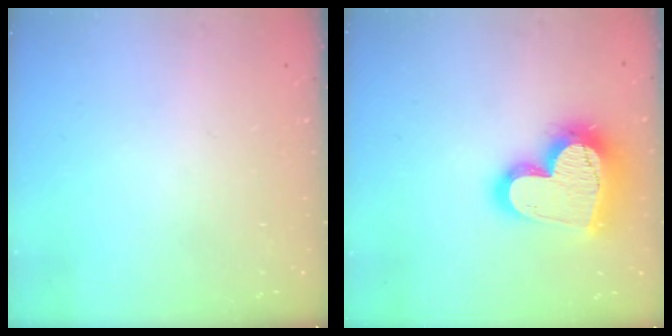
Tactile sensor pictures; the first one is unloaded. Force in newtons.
{"total": 22.4, "press": 22.3, "slide": 1.9}